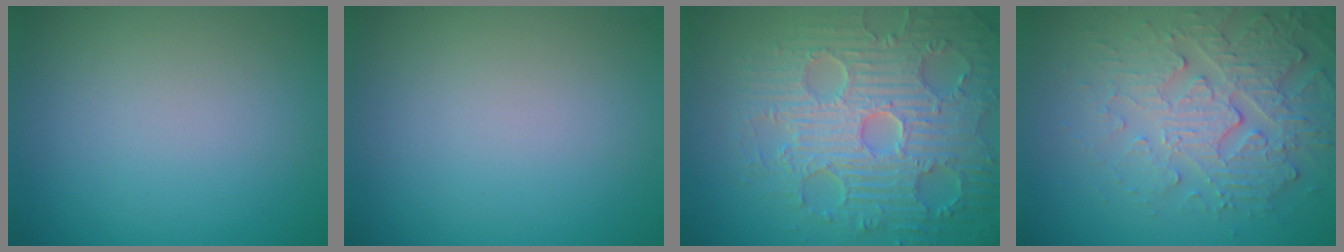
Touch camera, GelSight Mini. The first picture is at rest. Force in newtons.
{"total": 0.0}
{"total": 8.9, "press": 6.5, "slide": 6.0}
{"total": 4.4, "press": 4.4, "slide": 0.5}